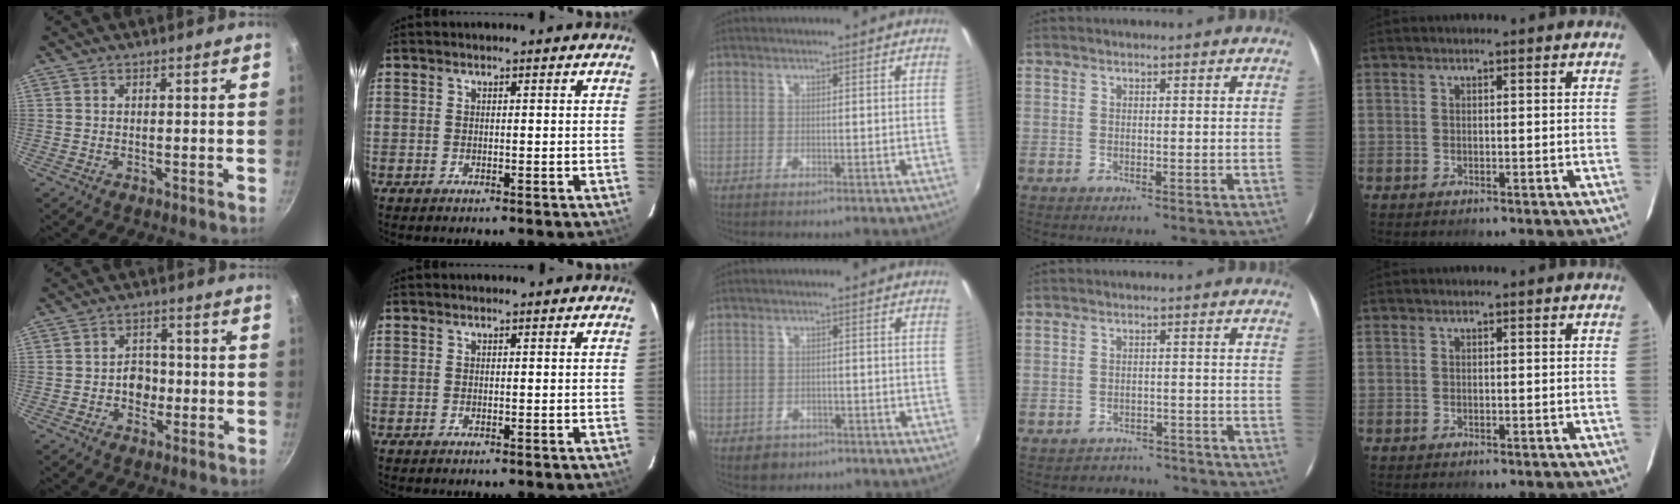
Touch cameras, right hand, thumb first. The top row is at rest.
{"thumb": {"total": 4.7, "force": [-1.1, 3.8, 2.5], "torque": [-0.004, 0.013, -0.020]}, "middle": {"total": 3.6, "force": [-1.9, 2.8, 1.2], "torque": [-0.029, -0.006, -0.023]}, "ring": {"total": 6.4, "force": [-5.6, 3.0, 0.7], "torque": [-0.013, 0.019, -0.069]}}